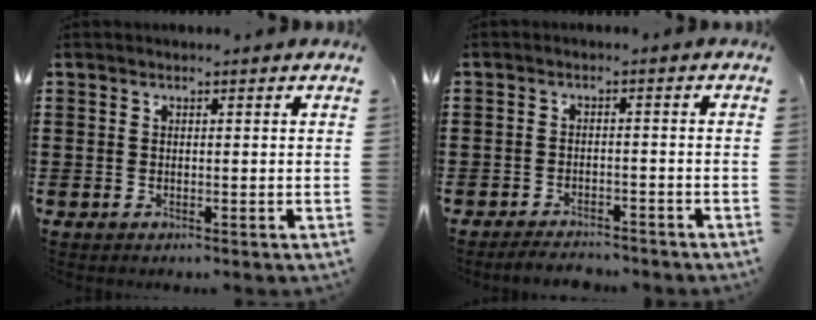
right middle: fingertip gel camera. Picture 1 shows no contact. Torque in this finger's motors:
{"motor_torque": [0.24, -0.18, 0.02, 0.02]}